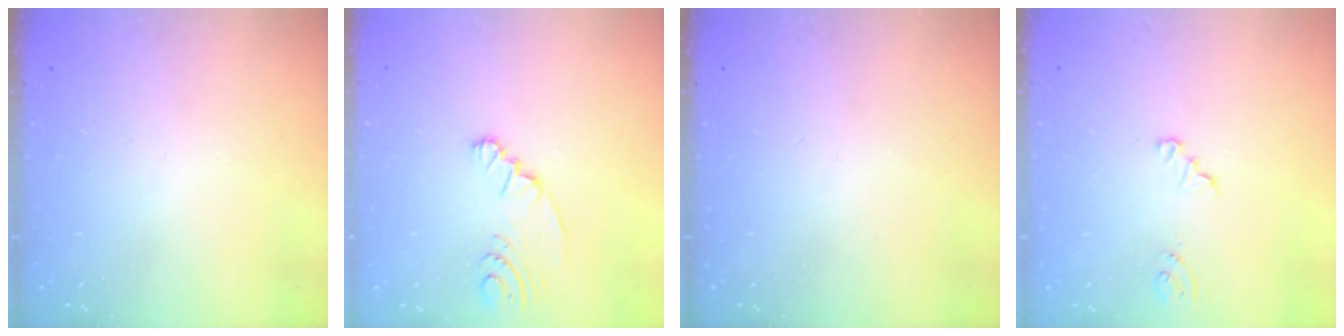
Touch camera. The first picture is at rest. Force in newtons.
{"total": 2.8, "press": 2.6, "slide": 1.2}
{"total": 0.0}
{"total": 2.1, "press": 2.1, "slide": 0.2}